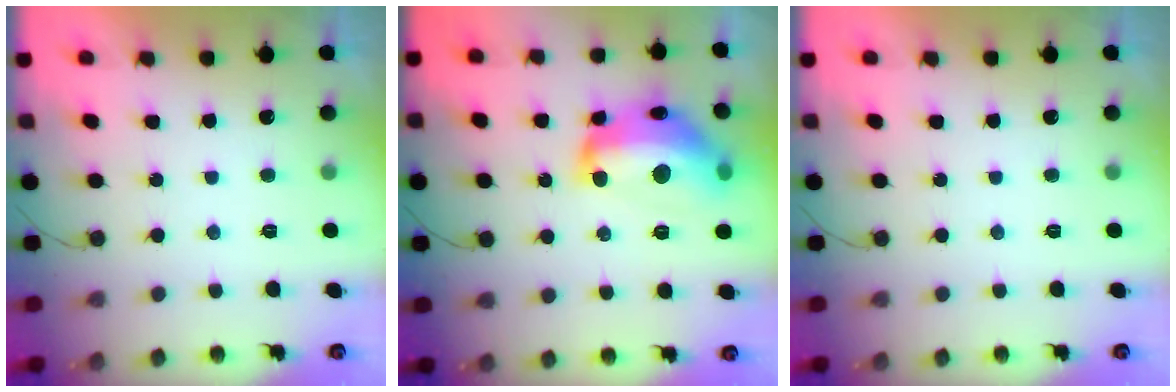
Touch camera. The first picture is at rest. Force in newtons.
{"total": 19.1, "press": 19.0, "slide": 1.4}
{"total": 0.0}